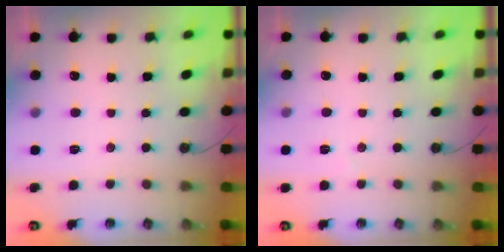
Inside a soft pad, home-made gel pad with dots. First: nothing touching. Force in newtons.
{"total": 2.8, "press": 2.7, "slide": 0.8}